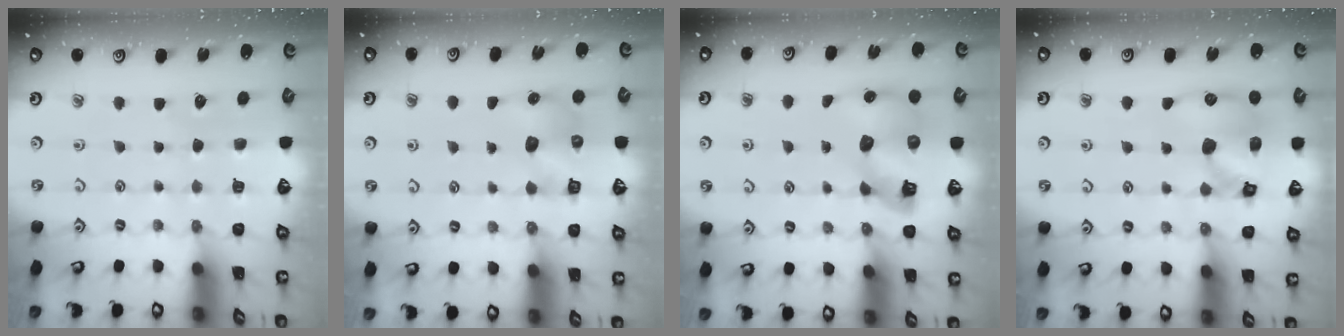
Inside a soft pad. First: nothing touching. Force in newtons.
{"total": 6.7, "press": 6.7, "slide": 0.9}
{"total": 11.5, "press": 11.3, "slide": 1.6}
{"total": 12.7, "press": 12.5, "slide": 2.1}